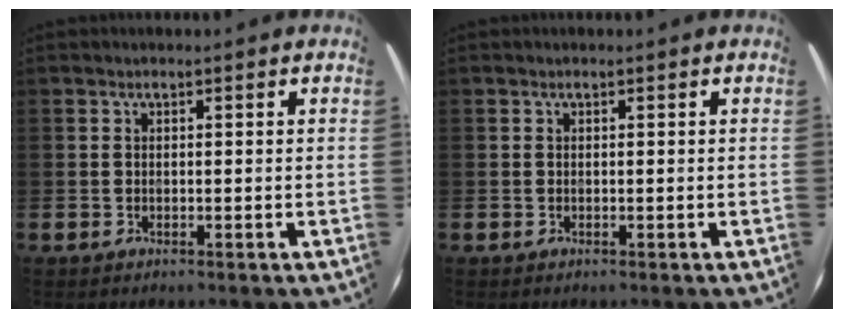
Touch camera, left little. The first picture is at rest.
{"total": 0.0}